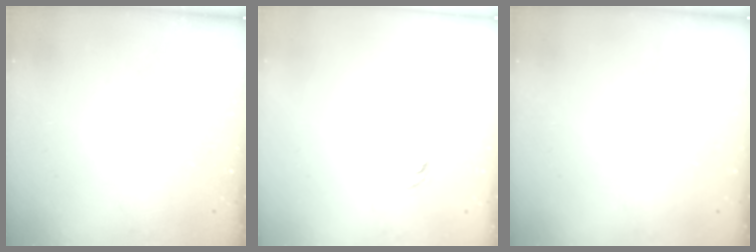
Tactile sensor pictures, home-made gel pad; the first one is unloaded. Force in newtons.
{"total": 7.2, "press": 7.1, "slide": 1.5}
{"total": 0.0}